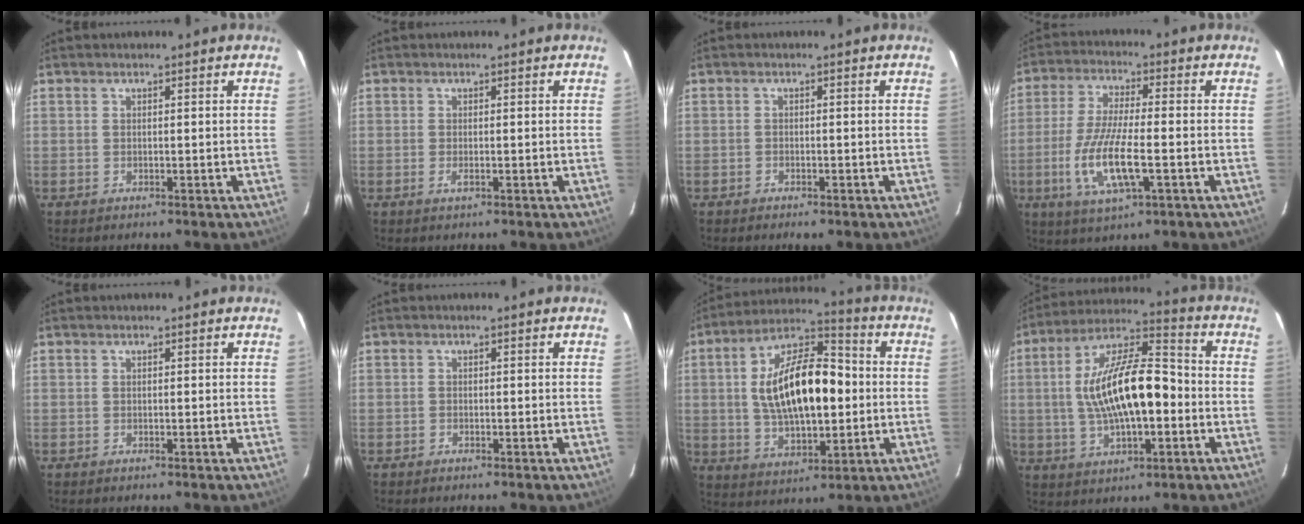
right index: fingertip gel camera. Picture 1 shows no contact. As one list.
[{"total": 1.0, "force": [-0.4, 0.4, 0.9], "torque": [-0.017, -0.004, -0.007]}, {"total": 2.0, "force": [-1.5, 0.9, 0.9], "torque": [-0.026, -0.002, -0.024]}, {"total": 12.2, "force": [-3.5, 3.2, 11.3], "torque": [-0.233, -0.015, -0.066]}, {"total": 0.0}, {"total": 0.7, "force": [-0.6, 0.3, 0.1], "torque": [-0.006, 0.002, -0.013]}, {"total": 18.9, "force": [0.6, 9.0, 16.6], "torque": [-0.295, 0.022, 0.013]}, {"total": 17.4, "force": [-1.4, 6.7, 16.0], "torque": [-0.292, 0.019, -0.024]}]